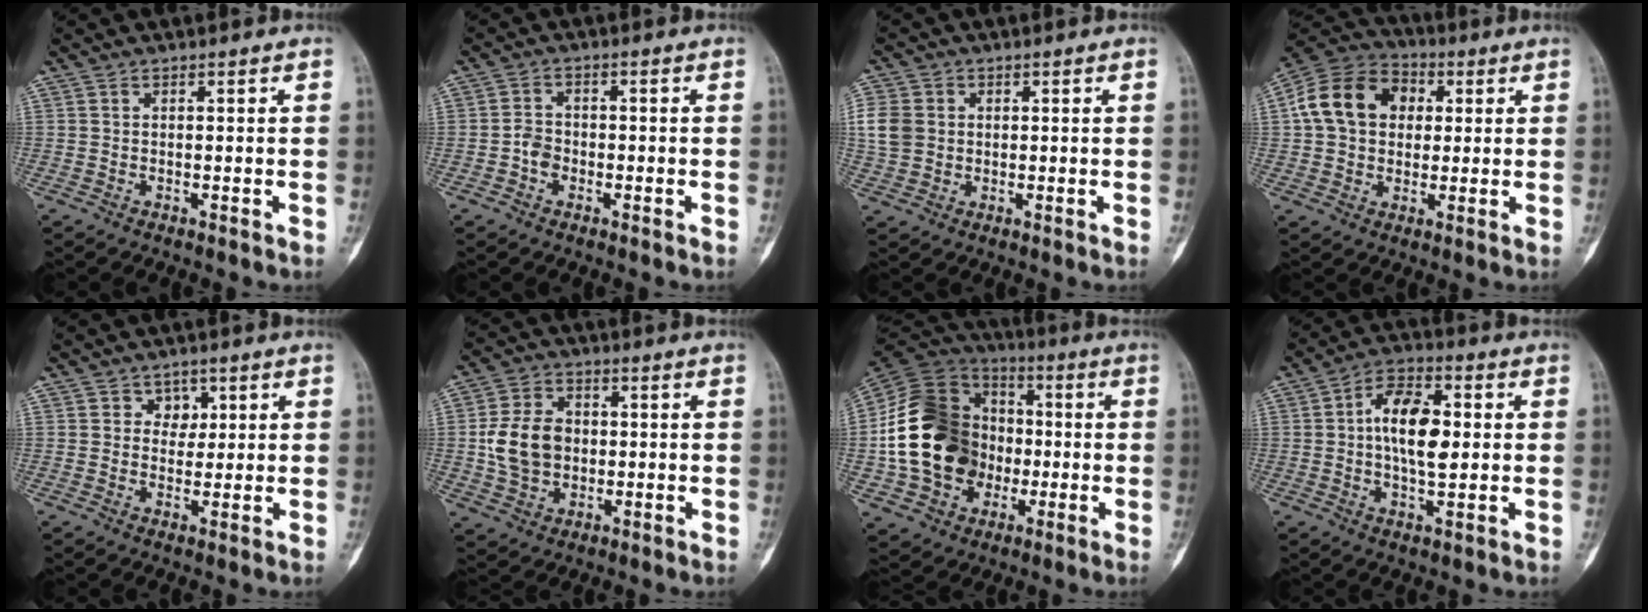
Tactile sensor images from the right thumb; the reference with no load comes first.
{"total": 3.2, "force": [-1.1, 2.5, 1.6], "torque": [-0.017, 0.012, -0.025]}
{"total": 8.3, "force": [1.1, 7.1, 4.2], "torque": [-0.097, 0.005, 0.023]}
{"total": 15.6, "force": [2.7, 12.1, 9.5], "torque": [-0.159, 0.023, 0.039]}
{"total": 3.5, "force": [1.3, 3.1, 1.2], "torque": [0.014, -0.003, 0.014]}
{"total": 10.9, "force": [-0.1, 8.4, 6.9], "torque": [-0.107, 0.010, -0.001]}
{"total": 22.6, "force": [-2.1, 18.2, 13.2], "torque": [-0.224, 0.030, -0.029]}
{"total": 11.7, "force": [0.9, 5.9, 10.0], "torque": [-0.157, 0.010, 0.010]}